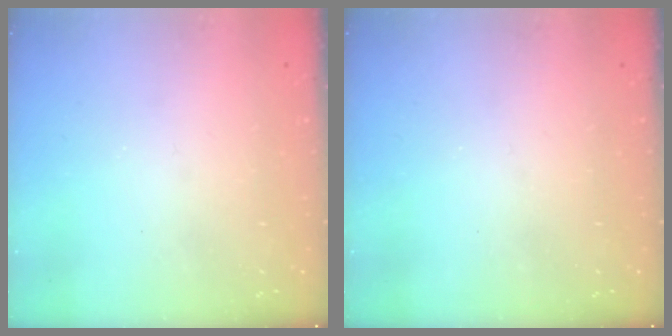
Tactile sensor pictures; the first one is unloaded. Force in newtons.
{"total": 0.0}